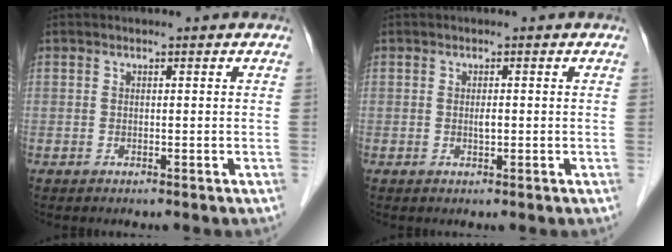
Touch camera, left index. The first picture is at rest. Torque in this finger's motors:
{"motor_torque": [-0.14, 0.17, -0.04, 0.00]}